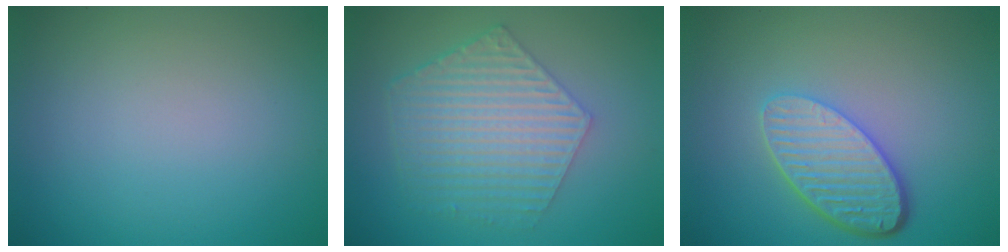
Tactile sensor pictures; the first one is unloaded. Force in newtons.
{"total": 6.0, "press": 4.3, "slide": 4.1}
{"total": 5.3, "press": 3.9, "slide": 3.6}